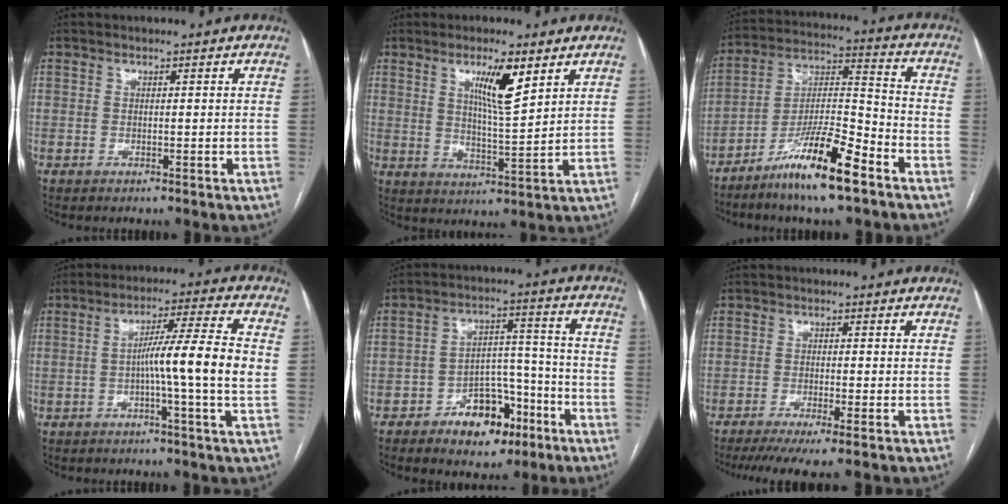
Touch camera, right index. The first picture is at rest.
{"total": 7.7, "force": [4.0, 0.8, 6.6], "torque": [-0.117, -0.009, 0.070]}
{"total": 14.3, "force": [-9.2, 1.5, 10.9], "torque": [-0.205, -0.012, -0.166]}
{"total": 9.9, "force": [-0.8, -1.3, 9.8], "torque": [-0.158, 0.010, -0.017]}
{"total": 10.2, "force": [-6.0, 5.6, 6.1], "torque": [-0.084, 0.028, -0.089]}
{"total": 7.3, "force": [-5.7, -0.4, 4.6], "torque": [-0.061, -0.014, -0.089]}